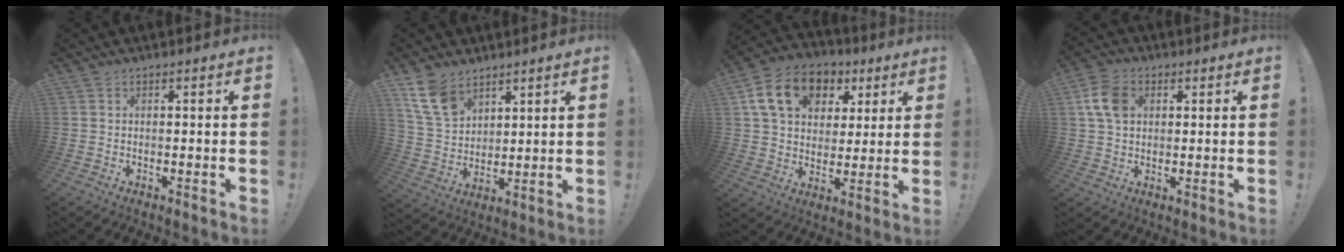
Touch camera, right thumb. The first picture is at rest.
{"total": 12.2, "force": [7.8, 7.7, 5.4], "torque": [-0.110, -0.033, 0.157]}
{"total": 16.7, "force": [7.1, 12.1, 9.1], "torque": [-0.140, -0.017, 0.133]}
{"total": 9.2, "force": [2.3, 6.7, 5.8], "torque": [-0.118, 0.014, 0.048]}